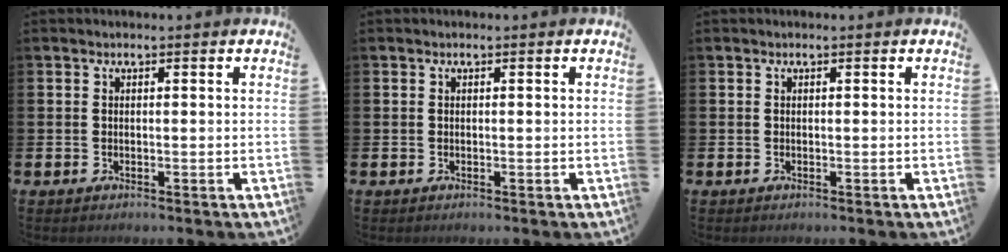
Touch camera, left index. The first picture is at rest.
{"total": 0.0}
{"total": 0.0}